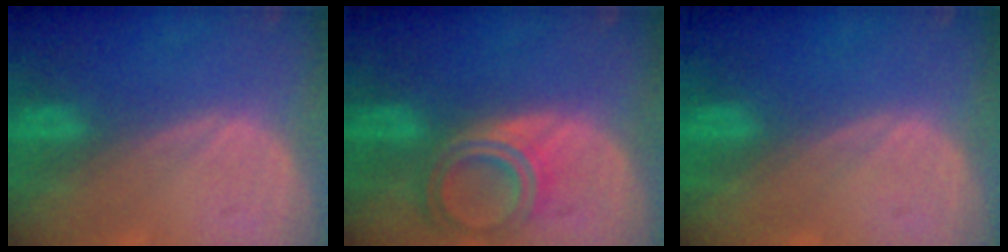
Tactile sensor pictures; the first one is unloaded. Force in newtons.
{"total": 6.7, "press": 6.0, "slide": 2.8}
{"total": 0.0}